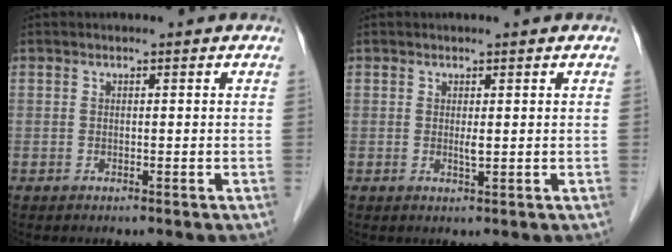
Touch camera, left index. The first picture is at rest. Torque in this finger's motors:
{"motor_torque": [0.26, 0.17, 0.01, 0.00]}